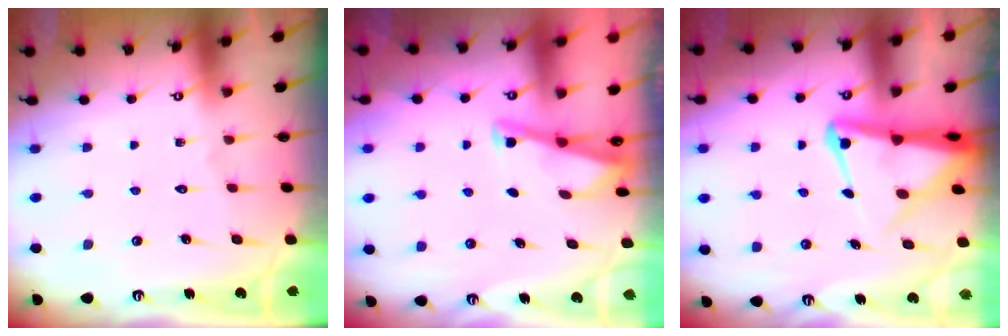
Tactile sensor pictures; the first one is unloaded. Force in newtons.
{"total": 2.9, "press": 2.9, "slide": 0.3}
{"total": 7.0, "press": 7.0, "slide": 0.8}